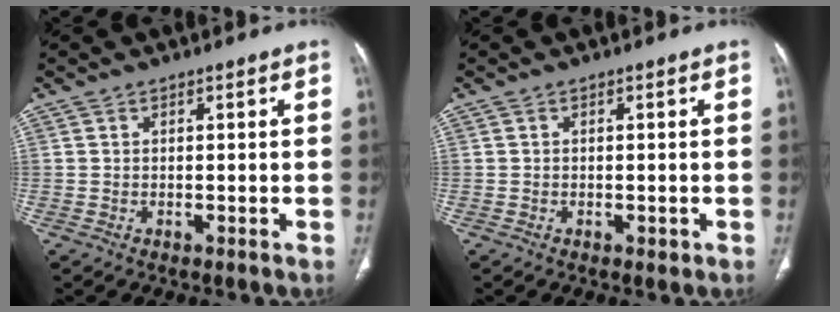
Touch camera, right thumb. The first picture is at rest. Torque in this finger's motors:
{"motor_torque": [-0.02, 0.12, -0.31, 0.10, 0.05]}